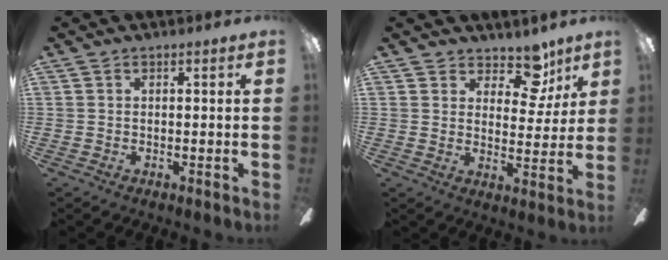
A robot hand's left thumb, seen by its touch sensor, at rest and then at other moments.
{"total": 10.3, "force": [7.2, 5.8, 4.5], "torque": [-0.058, -0.044, 0.130]}